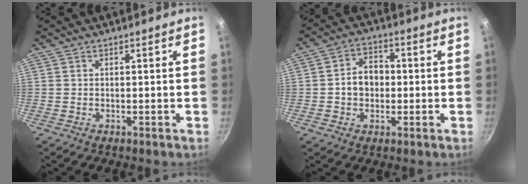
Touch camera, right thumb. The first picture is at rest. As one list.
[{"total": 7.0, "force": [-0.3, 5.4, 4.4], "torque": [-0.044, 0.019, -0.013]}]